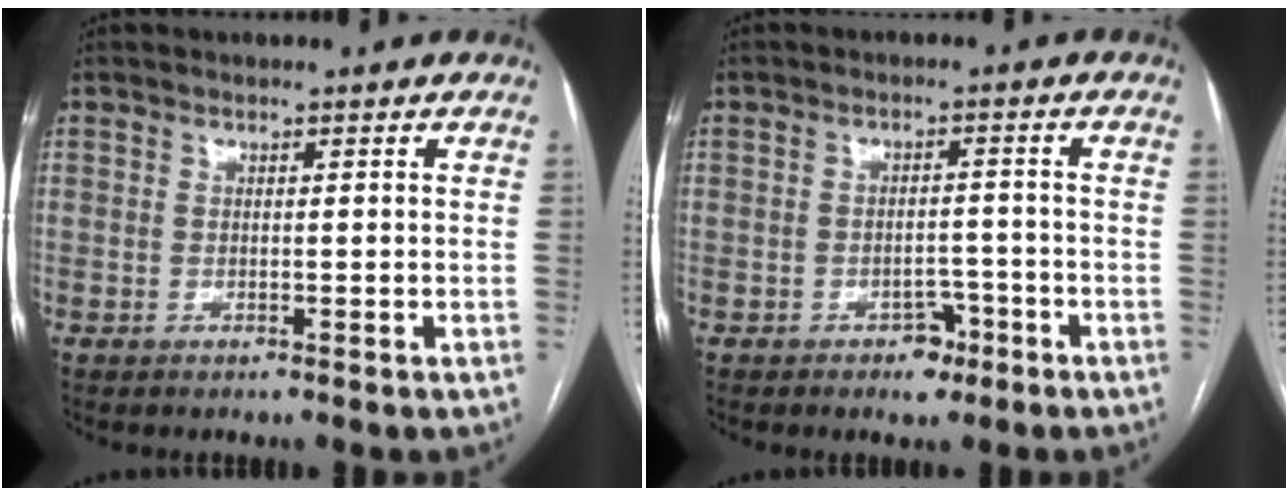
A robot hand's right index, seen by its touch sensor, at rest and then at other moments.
{"total": 3.7, "force": [-2.3, 2.1, 2.0], "torque": [-0.022, 0.006, -0.028]}